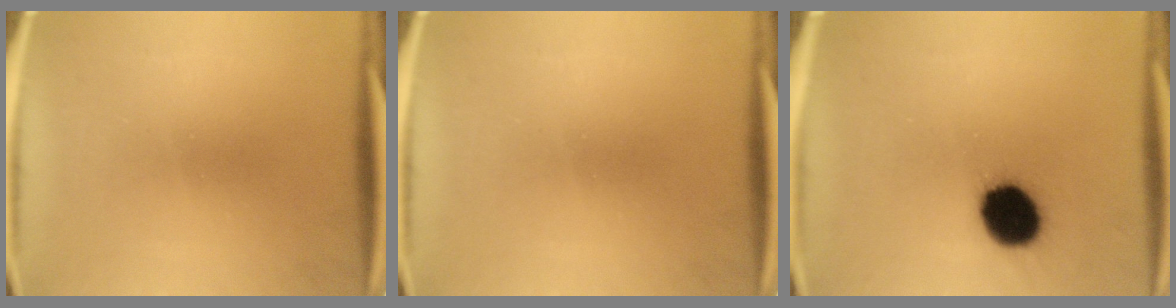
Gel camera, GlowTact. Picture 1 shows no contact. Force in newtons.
{"total": 0.0}
{"total": 13.8}